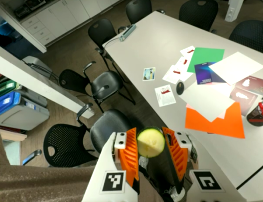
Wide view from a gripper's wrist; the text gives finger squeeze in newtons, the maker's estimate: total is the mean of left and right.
{"total": 11.5, "left": 11.4, "right": 11.5}